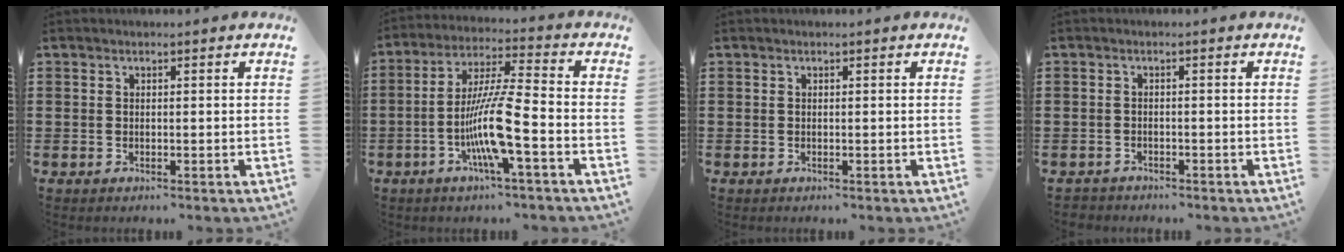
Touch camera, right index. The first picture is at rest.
{"total": 11.0, "force": [-3.7, 0.9, 10.4], "torque": [-0.215, -0.012, -0.077]}
{"total": 0.0}
{"total": 1.4, "force": [-1.3, 0.5, -0.2], "torque": [0.001, 0.004, -0.030]}